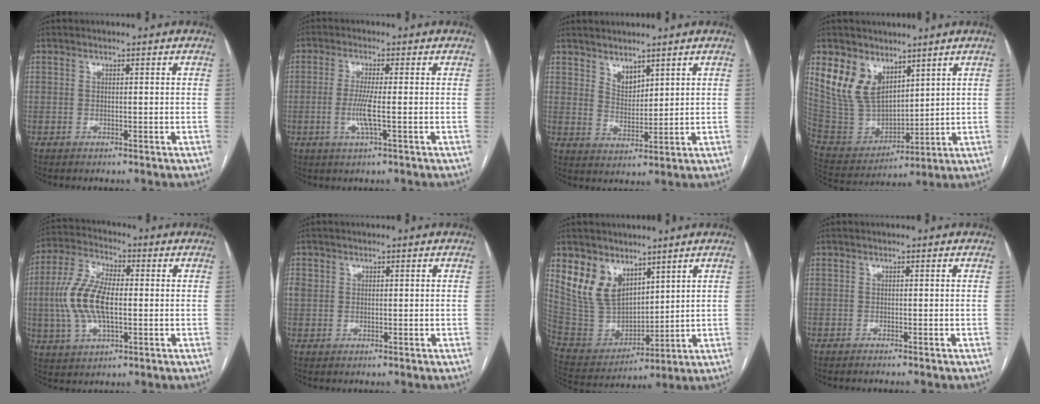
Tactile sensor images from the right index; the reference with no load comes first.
{"total": 4.3, "force": [-1.0, -0.2, 4.1], "torque": [-0.090, -0.009, -0.021]}
{"total": 3.8, "force": [2.9, 1.8, 1.7], "torque": [-0.031, -0.005, 0.065]}
{"total": 12.7, "force": [7.5, 7.9, 6.6], "torque": [-0.148, 0.012, 0.165]}
{"total": 11.9, "force": [-0.4, 5.0, 10.8], "torque": [-0.246, 0.015, -0.008]}
{"total": 1.7, "force": [0.4, 1.5, 0.7], "torque": [-0.021, 0.015, 0.013]}
{"total": 11.5, "force": [7.2, 7.2, 5.3], "torque": [-0.123, 0.014, 0.158]}
{"total": 1.5, "force": [-1.4, -0.1, 0.7], "torque": [-0.005, 0.000, -0.017]}